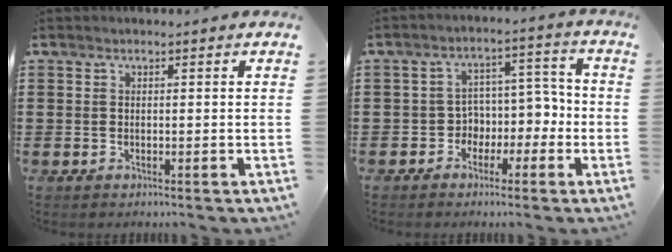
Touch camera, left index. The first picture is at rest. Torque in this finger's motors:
{"motor_torque": [0.14, 0.21, 0.19, 0.01]}